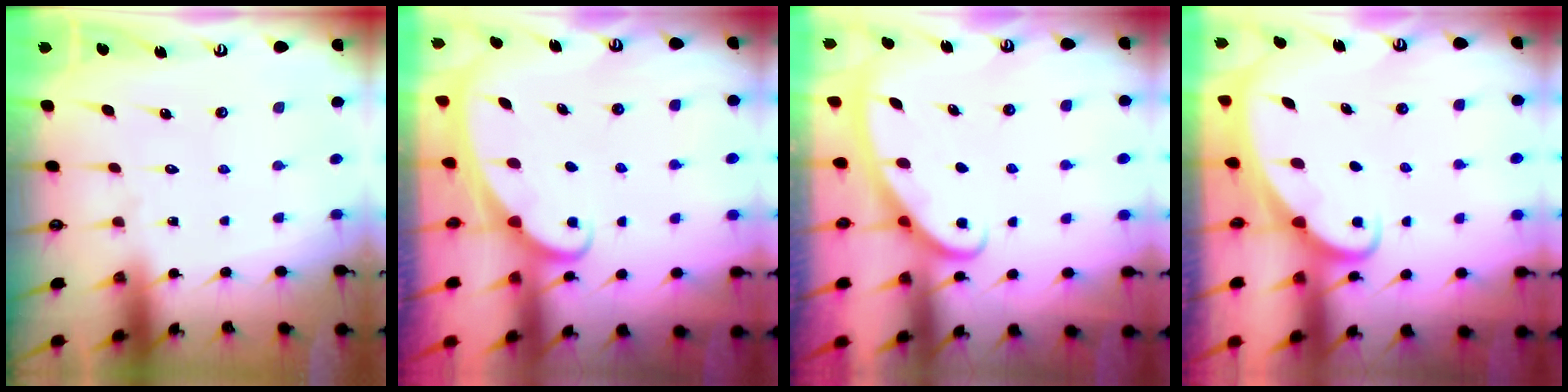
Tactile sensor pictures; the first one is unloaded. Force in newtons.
{"total": 1.9, "press": 1.9, "slide": 0.3}
{"total": 3.0, "press": 3.0, "slide": 0.4}
{"total": 2.5, "press": 2.5, "slide": 0.2}